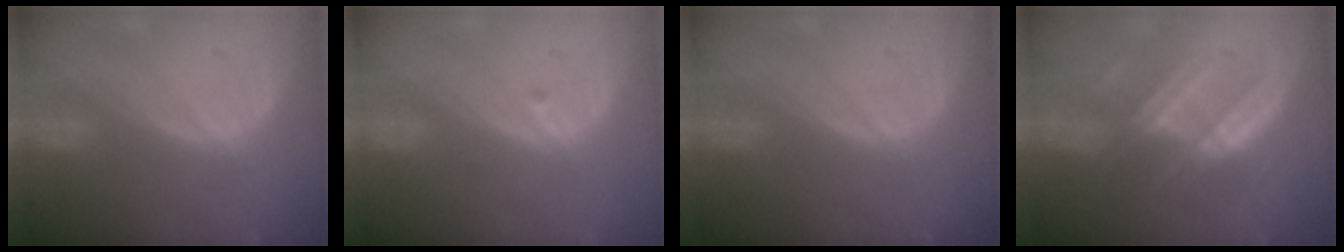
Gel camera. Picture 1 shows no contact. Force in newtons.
{"total": 0.9, "press": 0.7, "slide": 0.5}
{"total": 0.0}
{"total": 7.5, "press": 7.2, "slide": 1.9}